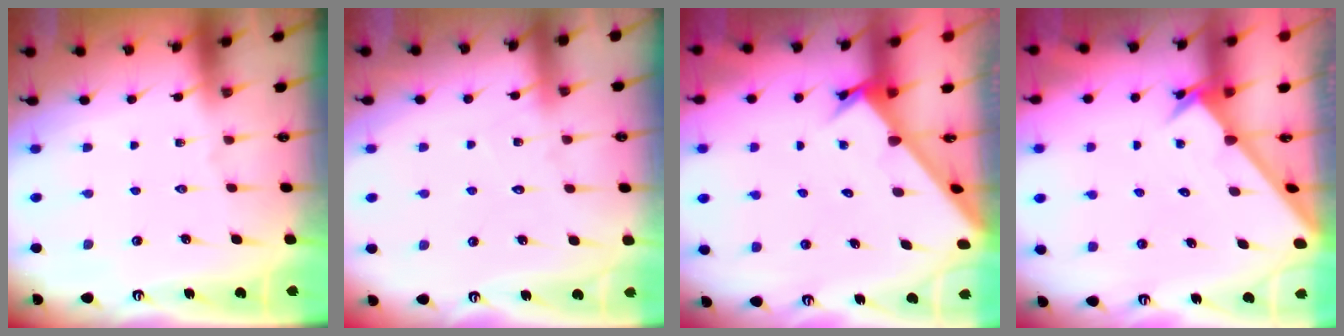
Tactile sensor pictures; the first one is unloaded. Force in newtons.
{"total": 5.4, "press": 5.4, "slide": 0.4}
{"total": 2.7, "press": 2.7, "slide": 0.3}
{"total": 2.4, "press": 2.4, "slide": 0.2}